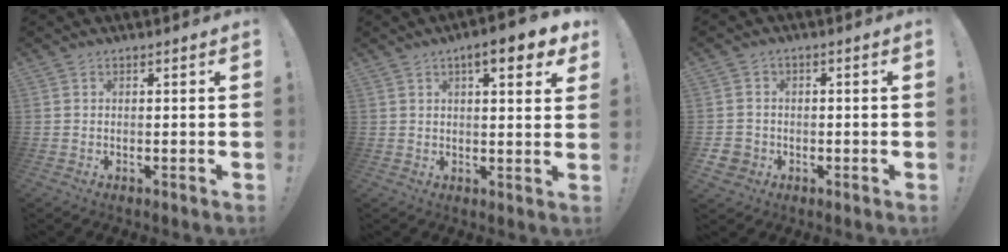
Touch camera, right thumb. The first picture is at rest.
{"total": 8.5, "force": [4.3, 2.2, 7.0], "torque": [-0.088, -0.022, 0.066]}
{"total": 4.4, "force": [-0.6, 4.2, 1.1], "torque": [-0.022, 0.008, -0.008]}